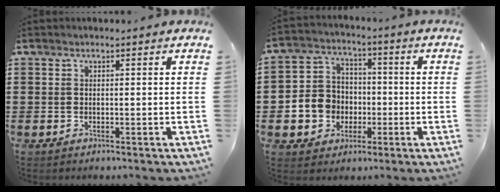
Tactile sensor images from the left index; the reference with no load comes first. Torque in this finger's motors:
{"motor_torque": [1.33, 0.47, 0.41, 0.06]}